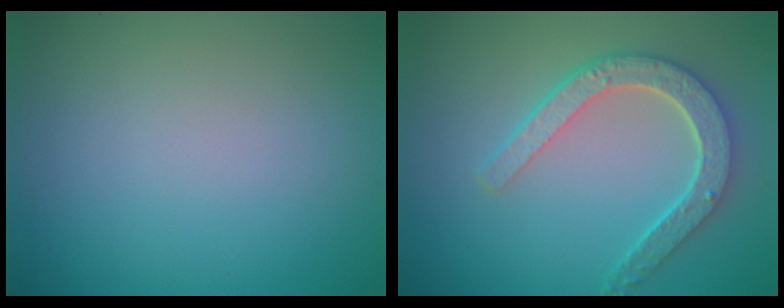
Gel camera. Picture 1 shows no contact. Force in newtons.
{"total": 4.9, "press": 3.9, "slide": 3.0}